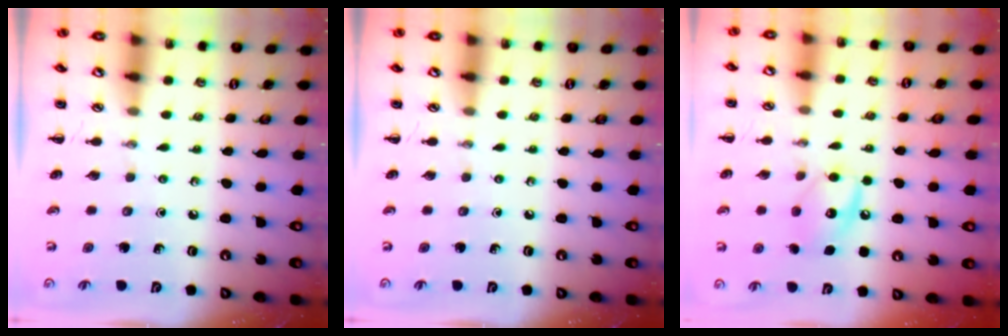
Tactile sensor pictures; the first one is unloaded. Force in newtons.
{"total": 0.0}
{"total": 10.4, "press": 10.4, "slide": 1.2}